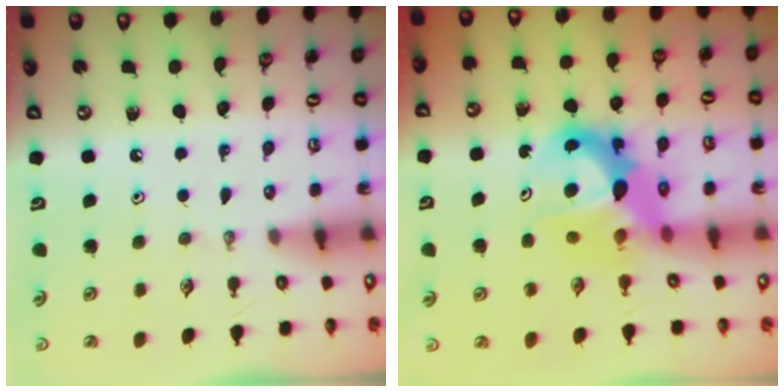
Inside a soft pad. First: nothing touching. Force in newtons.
{"total": 9.7, "press": 9.6, "slide": 0.7}